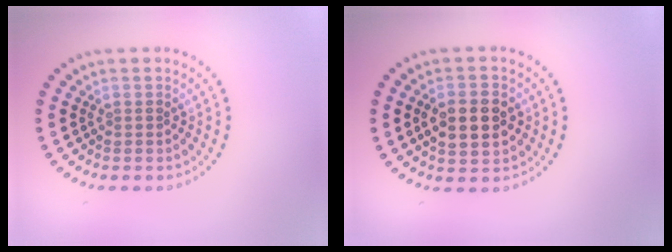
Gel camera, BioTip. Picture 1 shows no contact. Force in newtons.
{"total": 4.4, "press": 4.4, "slide": 0.3}